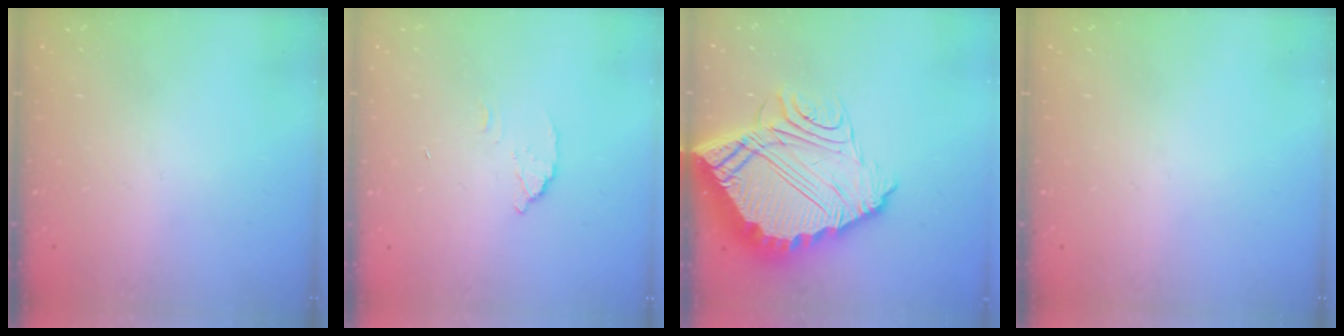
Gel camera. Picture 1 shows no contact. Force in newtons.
{"total": 2.7, "press": 2.7, "slide": 0.1}
{"total": 17.8, "press": 17.7, "slide": 1.7}
{"total": 0.0}